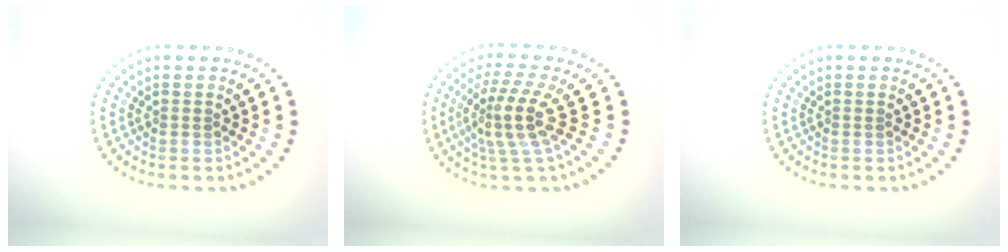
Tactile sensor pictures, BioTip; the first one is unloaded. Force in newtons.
{"total": 4.1, "press": 3.1, "slide": 2.7}
{"total": 0.0}